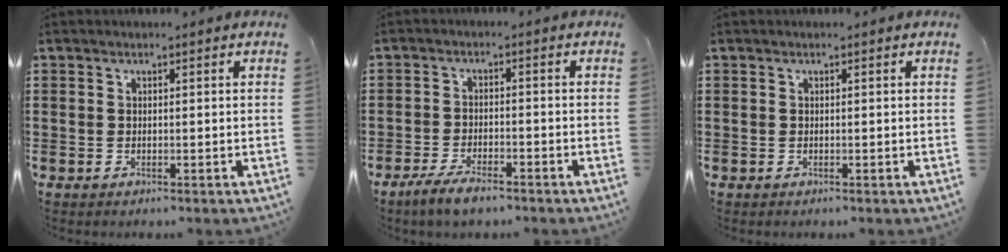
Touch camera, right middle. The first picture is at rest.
{"total": 4.1, "force": [-3.4, 1.0, 2.1], "torque": [-0.049, -0.002, -0.068]}
{"total": 0.0}